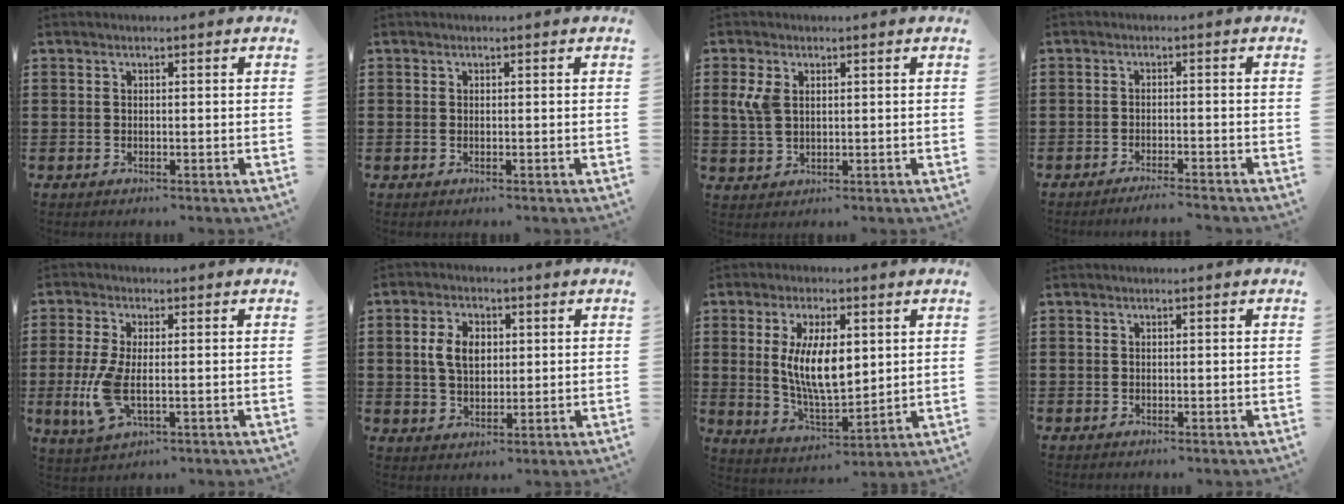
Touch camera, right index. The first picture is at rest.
{"total": 0.0}
{"total": 4.5, "force": [1.3, 2.8, 3.3], "torque": [-0.087, 0.004, 0.018]}
{"total": 2.4, "force": [-2.3, -0.5, 0.5], "torque": [-0.009, -0.002, -0.045]}
{"total": 7.0, "force": [-1.3, 2.8, 6.3], "torque": [-0.150, -0.015, -0.026]}
{"total": 5.5, "force": [0.9, 3.6, 4.0], "torque": [-0.102, 0.009, 0.008]}
{"total": 9.7, "force": [1.6, 4.1, 8.7], "torque": [-0.175, 0.001, 0.025]}
{"total": 0.0}